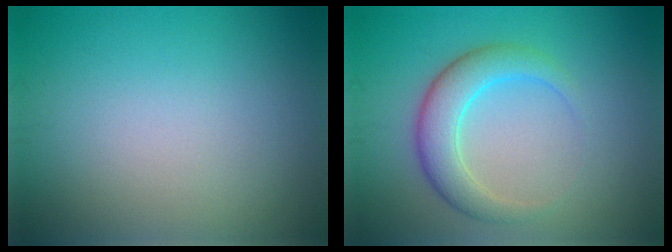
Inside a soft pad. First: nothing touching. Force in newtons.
{"total": 4.2, "press": 4.2, "slide": 0.1}